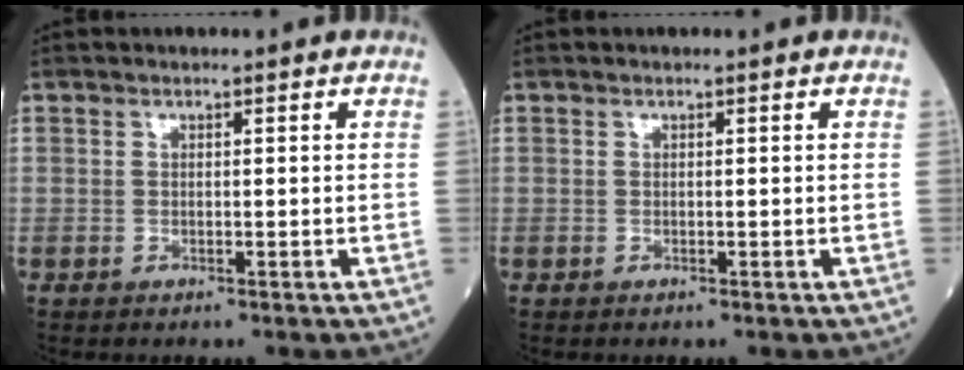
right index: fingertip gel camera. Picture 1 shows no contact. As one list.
[{"total": 0.0}]